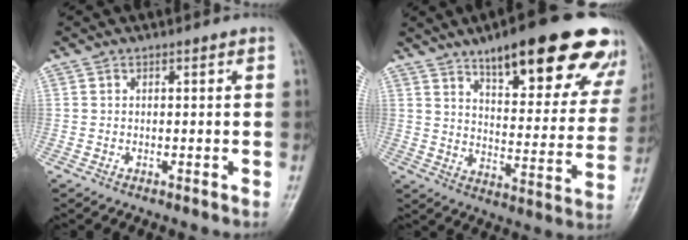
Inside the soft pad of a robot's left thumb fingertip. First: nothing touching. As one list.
[{"total": 25.2, "force": [16.0, 7.9, 17.8], "torque": [-0.195, -0.049, 0.223]}]